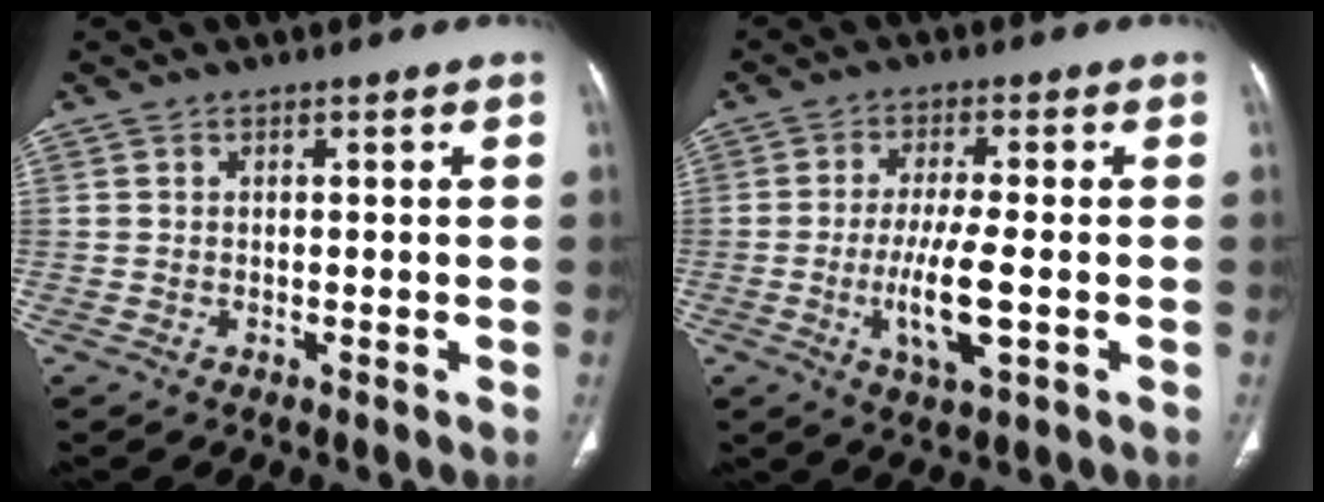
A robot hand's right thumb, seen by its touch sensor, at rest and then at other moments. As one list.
[{"total": 8.6, "force": [-1.9, 2.1, 8.2], "torque": [-0.164, -0.007, -0.035]}]